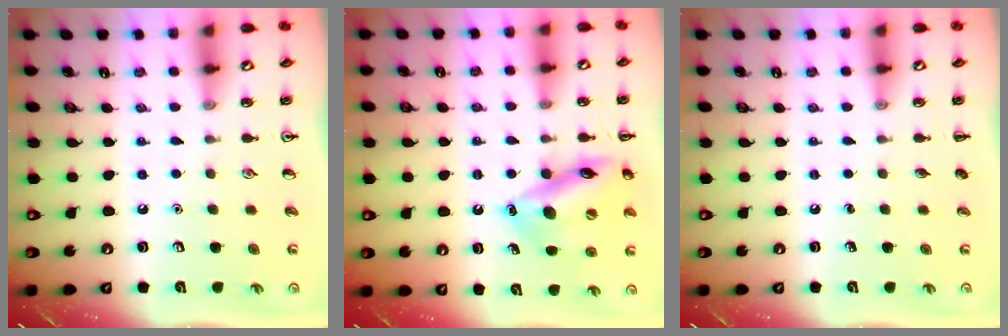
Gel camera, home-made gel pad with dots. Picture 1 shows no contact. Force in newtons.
{"total": 16.1, "press": 16.0, "slide": 1.9}
{"total": 0.0}